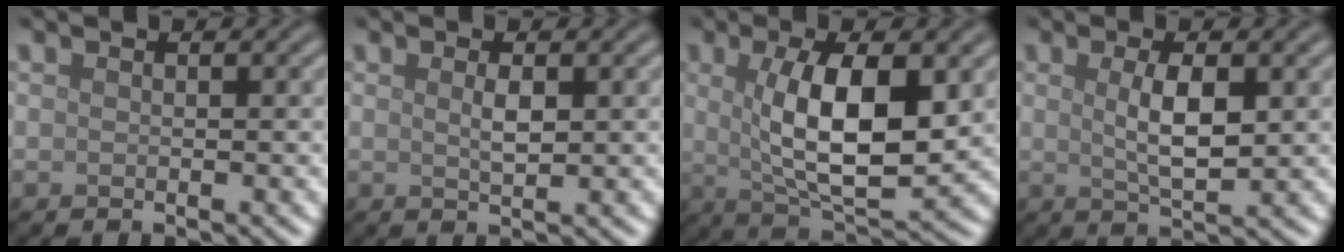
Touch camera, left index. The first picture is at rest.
{"total": 1.5, "force": [0.4, 0.4, 1.4], "torque": [-0.028, -0.001, 0.010]}
{"total": 8.9, "force": [1.3, 3.1, 8.2], "torque": [-0.140, -0.010, 0.026]}
{"total": 3.7, "force": [0.6, 1.1, 3.5], "torque": [-0.067, -0.002, 0.014]}